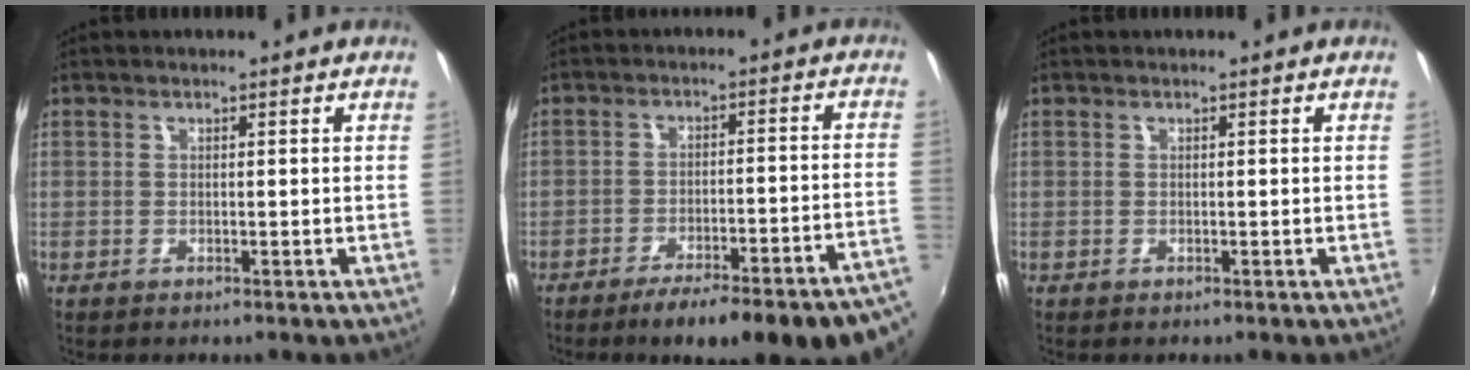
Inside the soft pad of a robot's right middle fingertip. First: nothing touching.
{"total": 20.0, "force": [-16.0, 2.4, 11.9], "torque": [-0.153, -0.028, -0.207]}
{"total": 0.0}